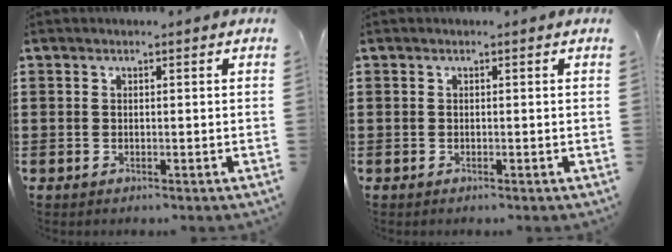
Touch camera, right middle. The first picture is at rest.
{"total": 0.0}